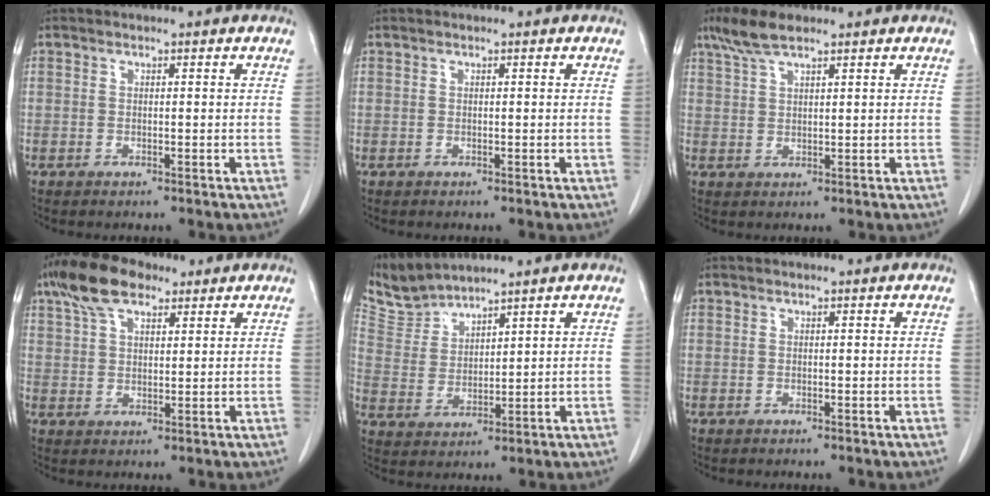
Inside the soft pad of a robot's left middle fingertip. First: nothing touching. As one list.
[{"total": 0.0}, {"total": 5.0, "force": [3.8, 1.0, 3.1], "torque": [-0.074, 0.013, 0.076]}, {"total": 8.5, "force": [5.6, 3.7, 5.2], "torque": [-0.106, 0.028, 0.106]}, {"total": 5.5, "force": [5.5, 0.1, -0.3], "torque": [-0.005, 0.005, 0.125]}, {"total": 0.0}]